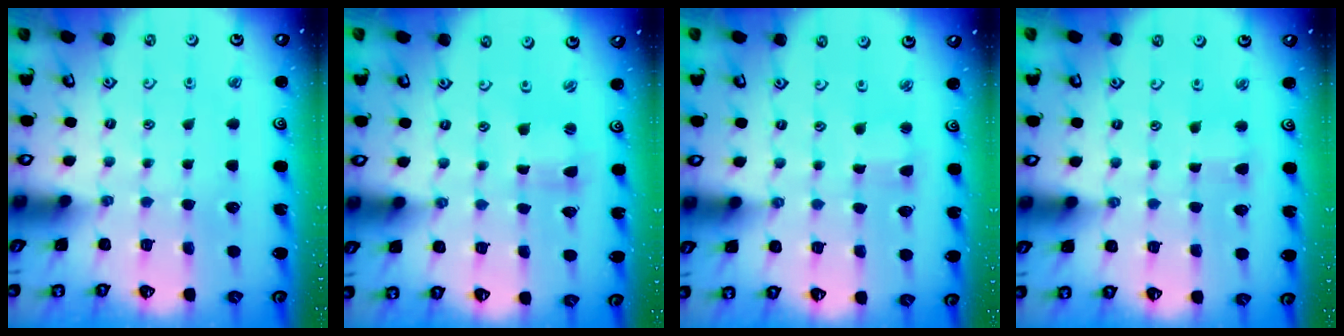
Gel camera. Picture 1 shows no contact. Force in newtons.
{"total": 1.0, "press": 1.0, "slide": 0.2}
{"total": 2.3, "press": 2.3, "slide": 0.3}
{"total": 2.5, "press": 2.5, "slide": 0.3}